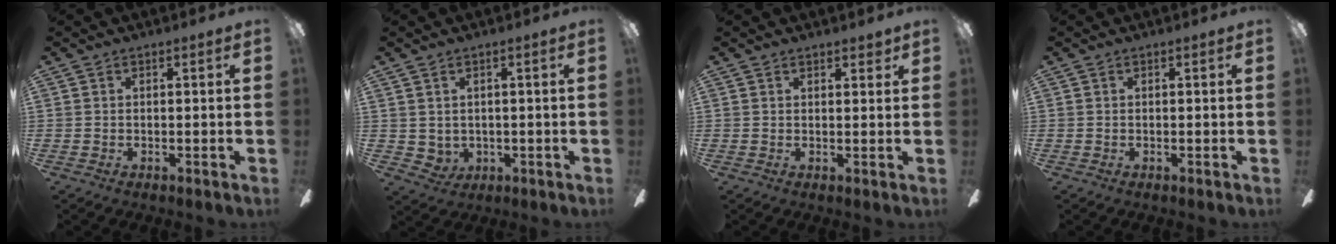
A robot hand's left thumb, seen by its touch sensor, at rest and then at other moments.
{"total": 2.9, "force": [1.6, 2.3, 0.5], "torque": [-0.017, -0.007, 0.030]}
{"total": 1.9, "force": [1.5, 0.5, 1.0], "torque": [-0.014, -0.003, 0.026]}
{"total": 0.0}